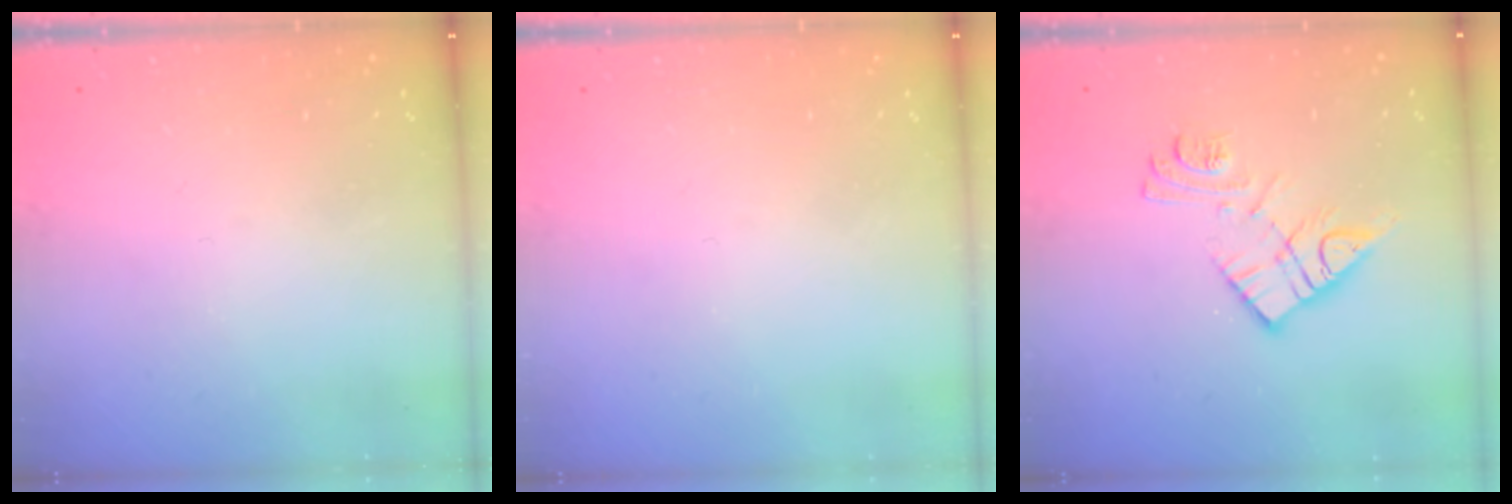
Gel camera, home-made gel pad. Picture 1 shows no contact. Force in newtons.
{"total": 0.0}
{"total": 11.7, "press": 11.7, "slide": 0.9}